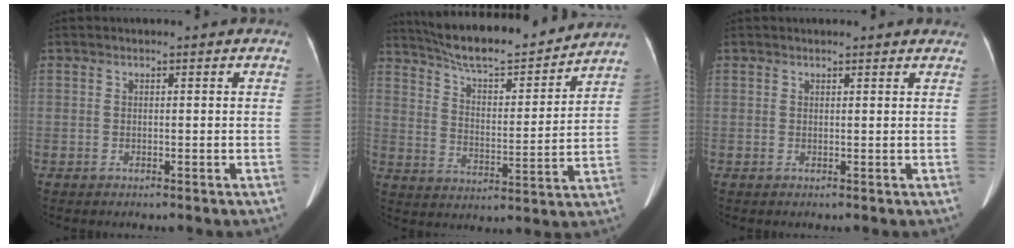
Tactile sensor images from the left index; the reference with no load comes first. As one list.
[{"total": 17.4, "force": [16.0, 1.8, 6.5], "torque": [-0.113, 0.000, 0.248]}, {"total": 2.7, "force": [2.6, 0.8, 0.5], "torque": [-0.008, 0.007, 0.018]}]